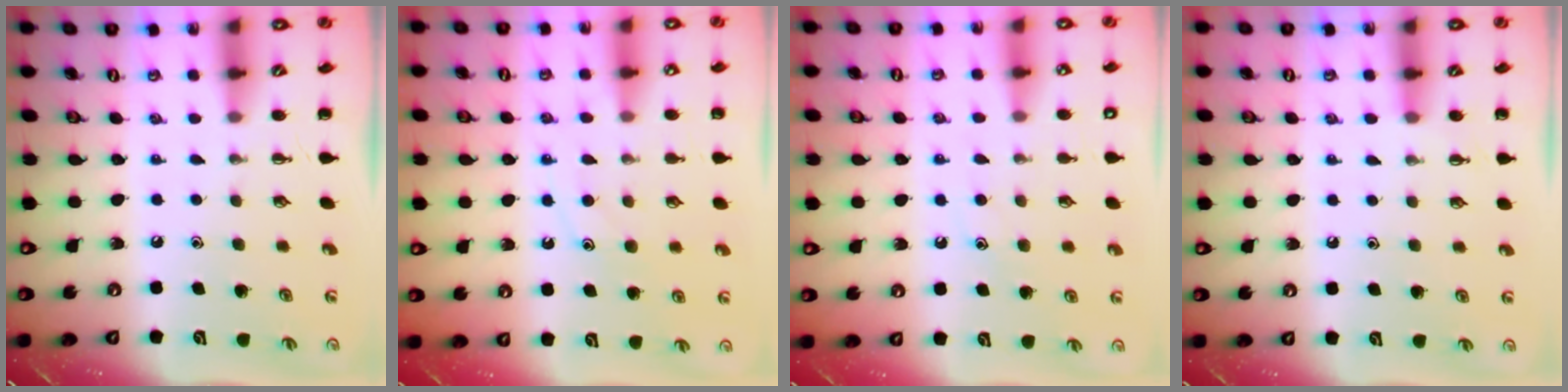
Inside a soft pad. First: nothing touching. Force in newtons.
{"total": 11.3, "press": 11.3, "slide": 1.0}
{"total": 8.2, "press": 8.1, "slide": 1.2}
{"total": 6.0, "press": 5.6, "slide": 2.2}